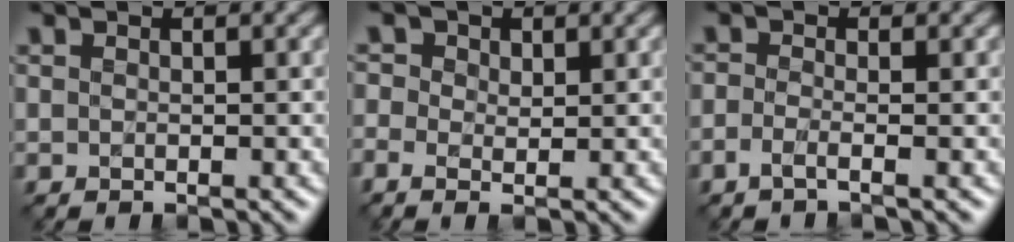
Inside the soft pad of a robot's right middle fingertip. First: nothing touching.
{"total": 1.8, "force": [0.3, 1.4, 1.1], "torque": [-0.023, 0.002, 0.002]}
{"total": 1.4, "force": [-0.9, 0.3, 1.1], "torque": [-0.022, -0.009, -0.025]}